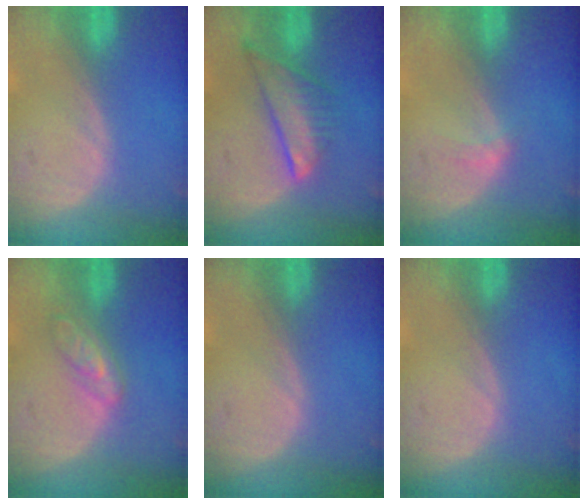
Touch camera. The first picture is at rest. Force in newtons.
{"total": 7.6, "press": 6.5, "slide": 4.0}
{"total": 1.6, "press": 1.3, "slide": 1.0}
{"total": 4.5, "press": 4.0, "slide": 2.0}
{"total": 0.0}
{"total": 0.0}